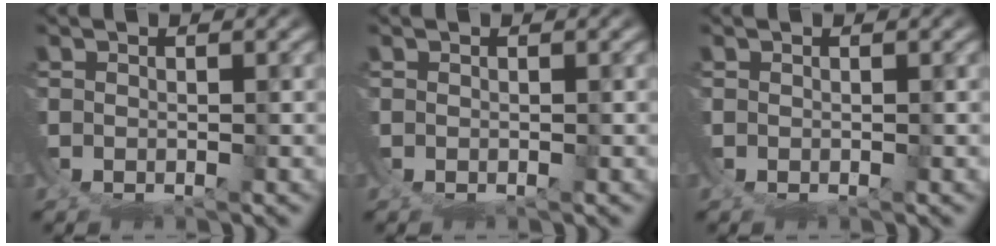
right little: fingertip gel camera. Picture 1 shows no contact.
{"total": 0.0}
{"total": 0.0}